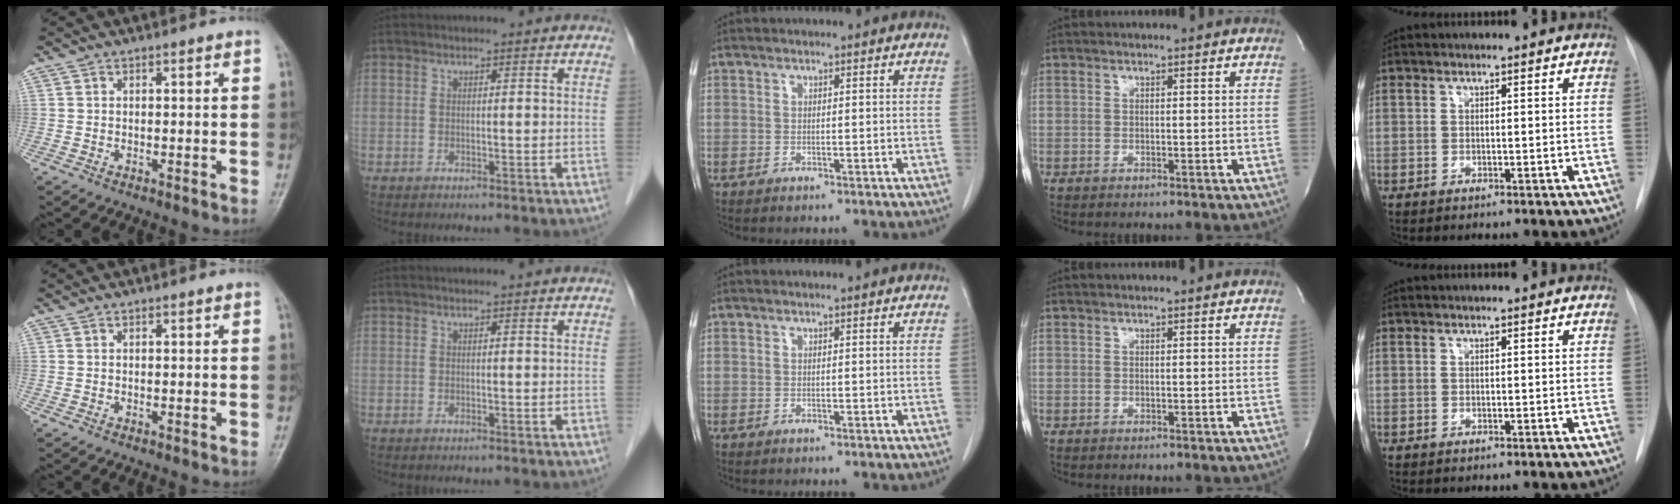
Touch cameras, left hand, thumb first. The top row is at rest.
{}